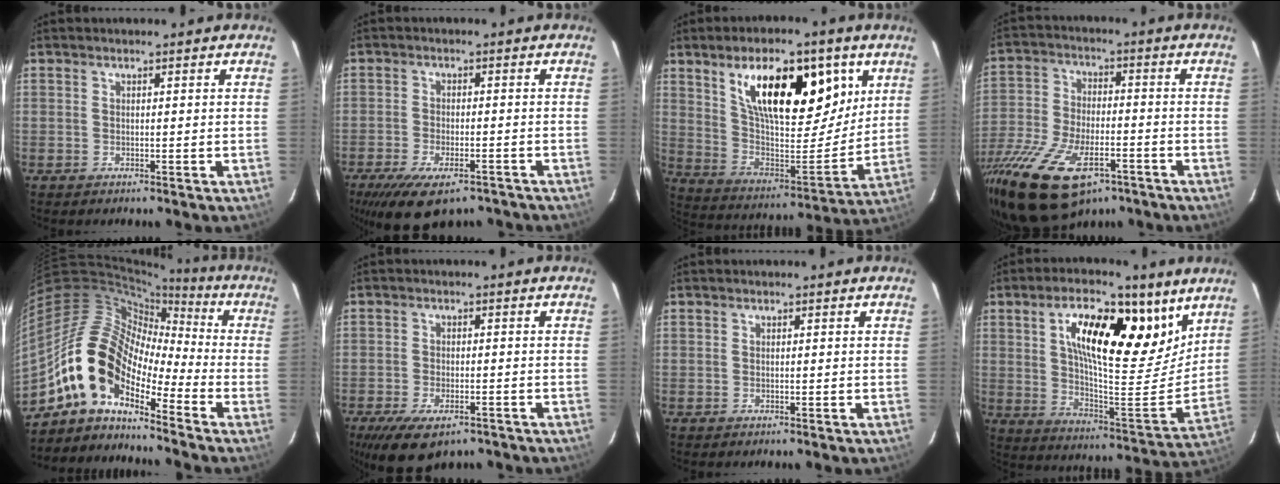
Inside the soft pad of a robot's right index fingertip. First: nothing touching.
{"total": 13.8, "force": [-9.9, 5.7, 7.7], "torque": [-0.164, -0.024, -0.152]}
{"total": 22.7, "force": [10.8, 10.1, 17.2], "torque": [-0.280, 0.013, 0.193]}
{"total": 26.5, "force": [-15.2, 12.9, 17.4], "torque": [-0.391, -0.061, -0.255]}
{"total": 14.4, "force": [-8.9, 6.7, 9.1], "torque": [-0.155, 0.008, -0.188]}
{"total": 10.5, "force": [-7.0, 4.8, 6.2], "torque": [-0.133, -0.023, -0.109]}
{"total": 0.0}
{"total": 21.6, "force": [11.0, 8.0, 16.8], "torque": [-0.267, 0.013, 0.183]}